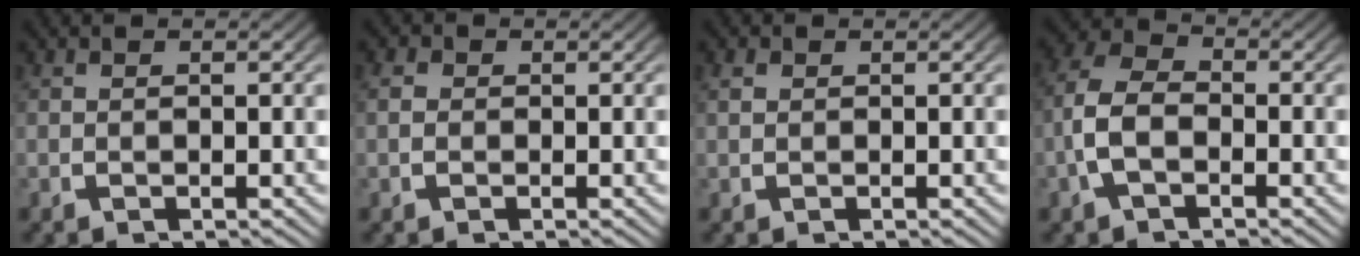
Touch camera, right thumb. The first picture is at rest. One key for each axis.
{"total": 1.4, "fx": 0.0, "fy": 1.3, "fz": 0.5, "tx": -0.008, "ty": -0.008, "tz": 0.000}
{"total": 0.8, "fx": 0.4, "fy": 0.6, "fz": 0.4, "tx": 0.005, "ty": -0.001, "tz": 0.008}
{"total": 5.6, "fx": -0.7, "fy": 3.8, "fz": 4.0, "tx": -0.090, "ty": -0.018, "tz": -0.012}